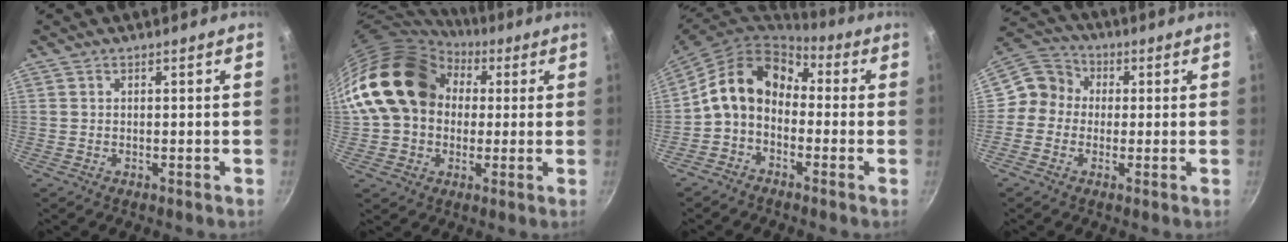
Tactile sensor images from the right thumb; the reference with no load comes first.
{"total": 18.1, "force": [3.8, 14.3, 10.4], "torque": [-0.156, 0.035, 0.060]}
{"total": 12.7, "force": [-0.5, 9.4, 8.5], "torque": [-0.142, 0.050, -0.035]}
{"total": 7.6, "force": [0.1, 7.2, 2.4], "torque": [-0.013, 0.018, -0.024]}